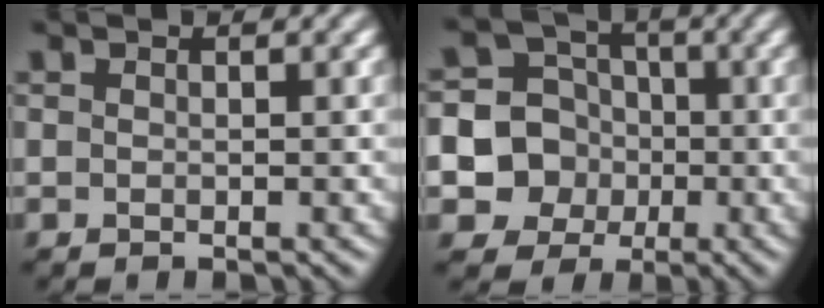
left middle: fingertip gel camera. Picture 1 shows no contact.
{"total": 9.4, "force": [-1.8, 8.8, 2.7], "torque": [-0.063, 0.001, -0.057]}